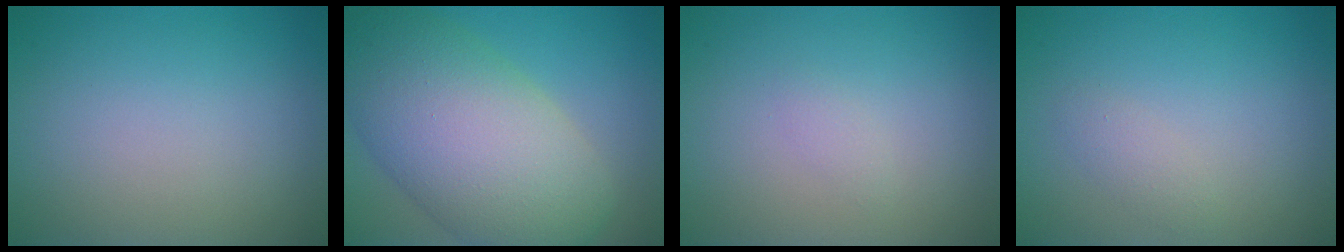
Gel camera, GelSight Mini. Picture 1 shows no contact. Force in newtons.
{"total": 12.3, "press": 12.3, "slide": 0.7}
{"total": 0.6, "press": 0.6, "slide": 0.1}
{"total": 1.1, "press": 1.1, "slide": 0.1}